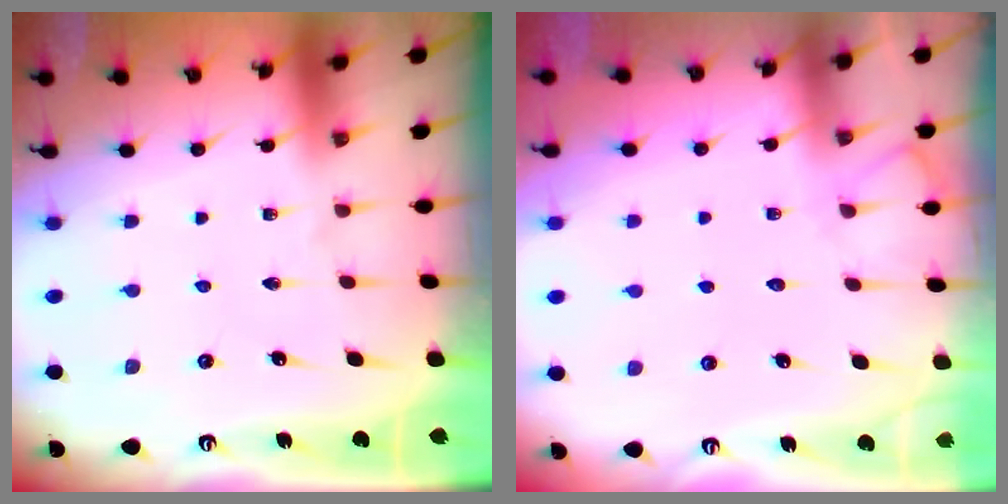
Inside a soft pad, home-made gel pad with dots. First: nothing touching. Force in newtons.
{"total": 5.3, "press": 5.2, "slide": 0.6}